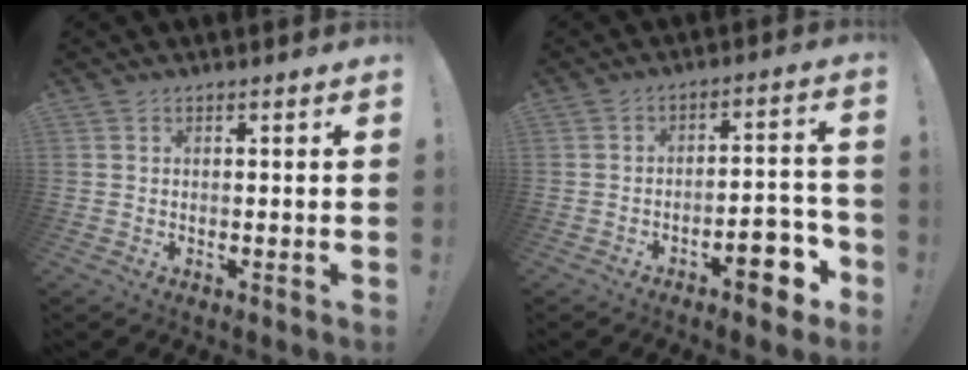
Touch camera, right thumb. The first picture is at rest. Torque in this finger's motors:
{"motor_torque": [0.84, 0.95, 0.53, -0.56, 0.19]}